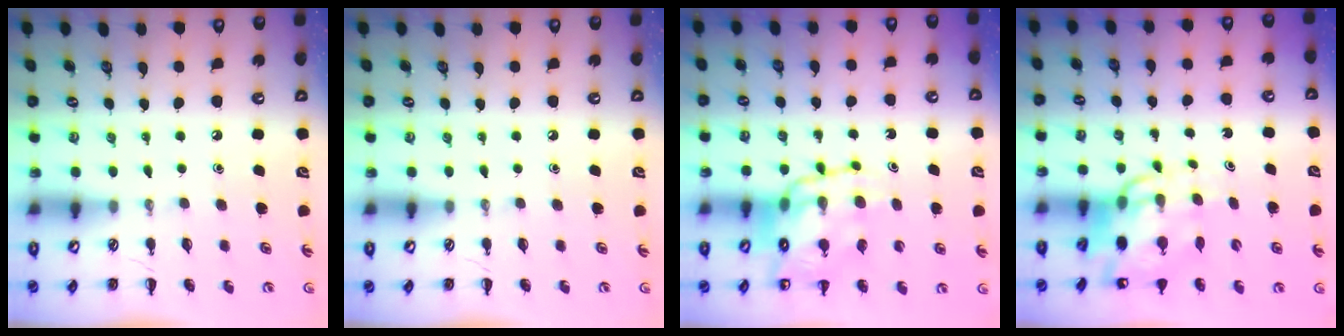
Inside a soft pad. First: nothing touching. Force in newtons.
{"total": 0.0}
{"total": 13.0, "press": 12.6, "slide": 3.3}
{"total": 11.7, "press": 11.2, "slide": 3.6}